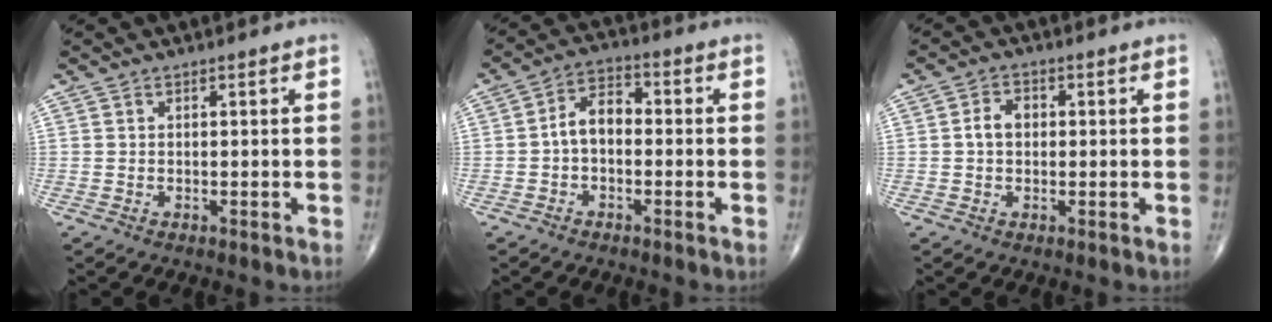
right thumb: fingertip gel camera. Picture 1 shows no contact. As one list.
[{"total": 6.2, "force": [-0.7, 3.9, 4.8], "torque": [-0.072, 0.026, -0.026]}, {"total": 3.6, "force": [0.1, 2.6, 2.4], "torque": [-0.041, 0.013, -0.002]}]